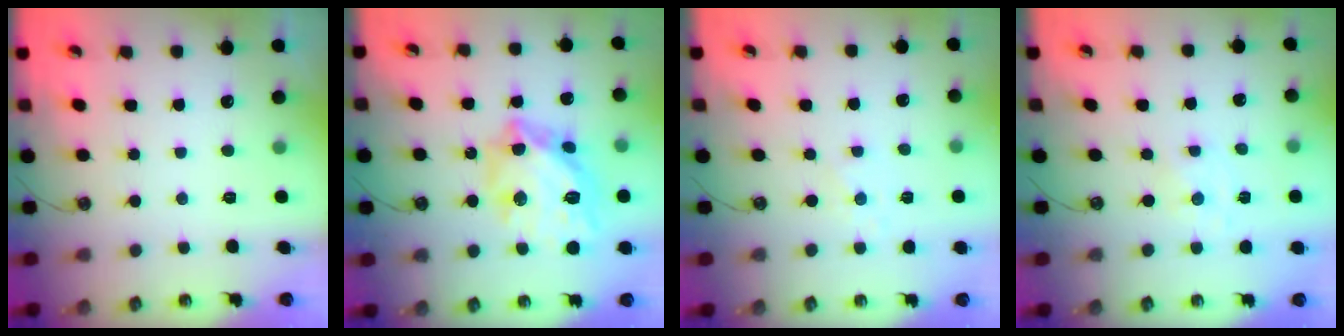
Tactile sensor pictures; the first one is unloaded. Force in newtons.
{"total": 19.8, "press": 19.7, "slide": 2.0}
{"total": 2.7, "press": 2.7, "slide": 0.4}
{"total": 0.0}